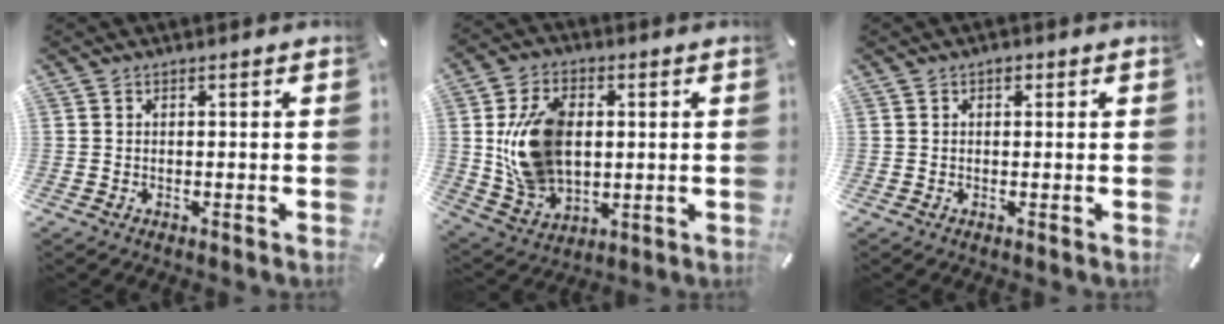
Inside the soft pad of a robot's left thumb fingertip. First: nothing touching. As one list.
[{"total": 15.8, "force": [1.8, 11.7, 10.6], "torque": [-0.217, 0.007, 0.034]}, {"total": 1.2, "force": [0.3, 0.9, 0.7], "torque": [-0.013, 0.007, 0.005]}]